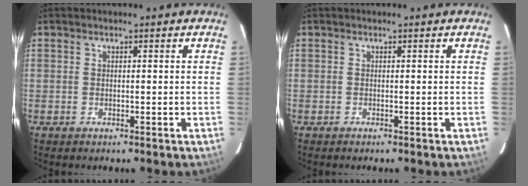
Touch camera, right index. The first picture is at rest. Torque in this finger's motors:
{"motor_torque": [0.04, -0.06, 0.03, 0.01]}